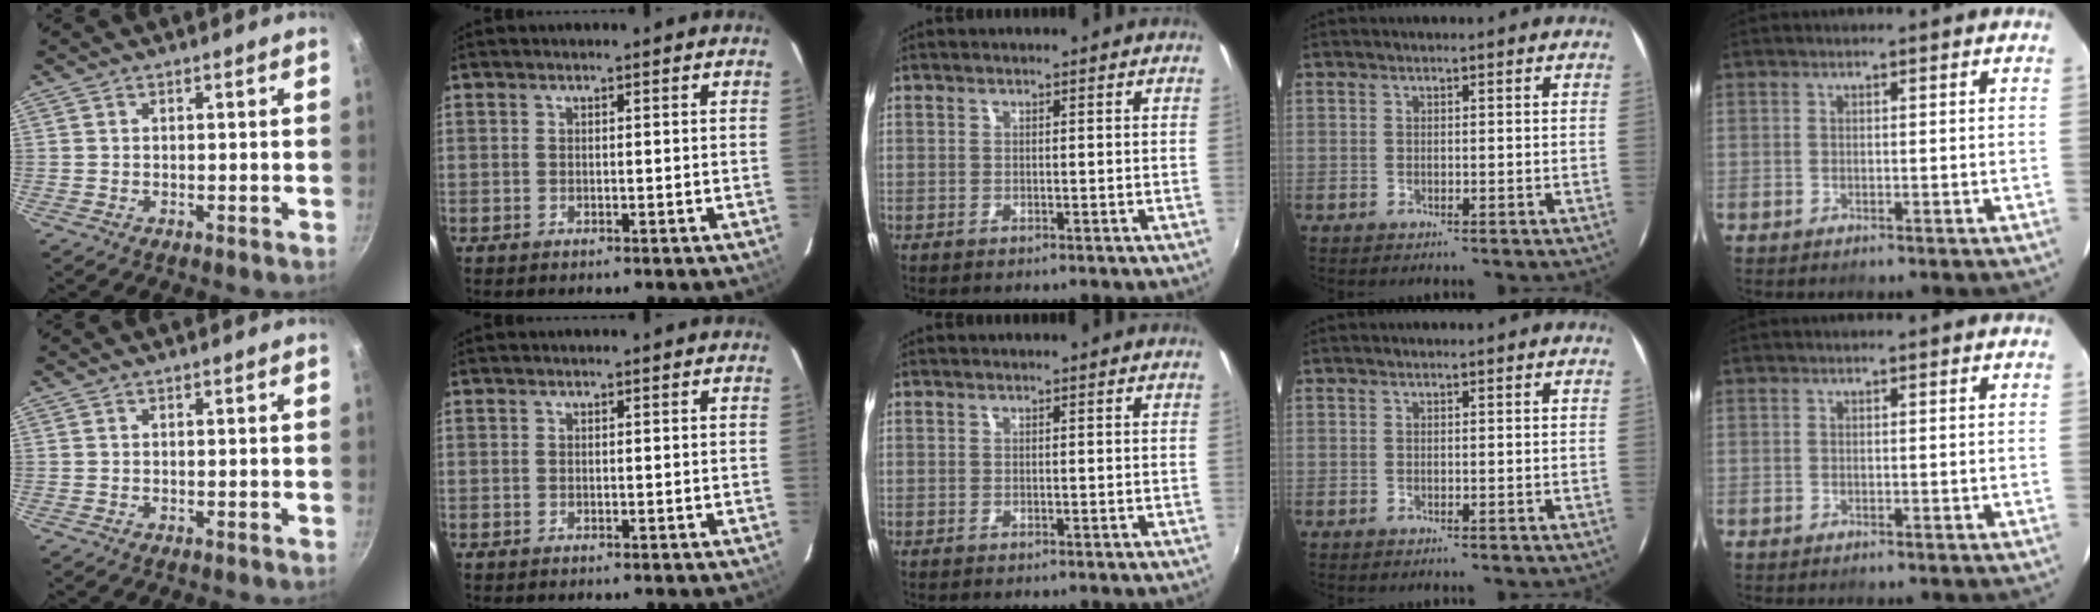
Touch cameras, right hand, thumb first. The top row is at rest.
{}